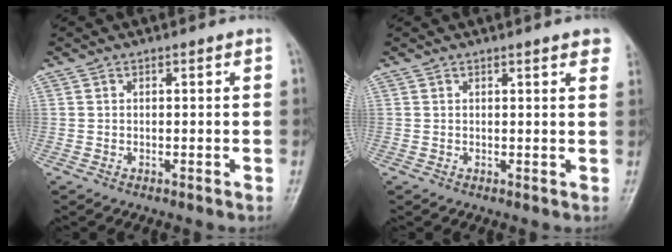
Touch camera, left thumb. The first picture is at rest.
{"total": 3.9, "force": [2.7, 0.7, 2.7], "torque": [-0.022, 0.000, 0.025]}